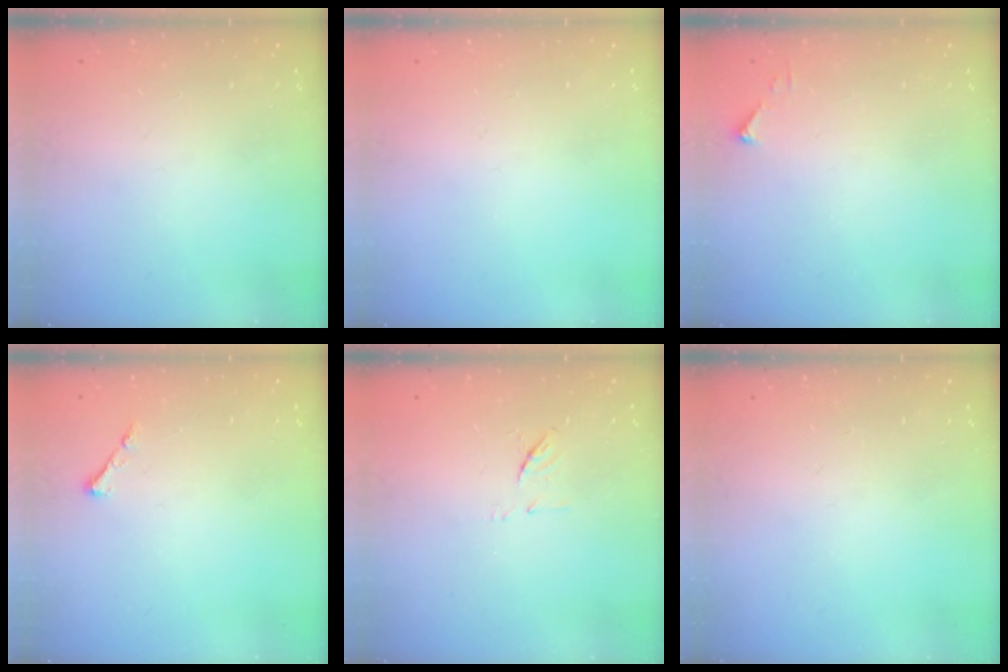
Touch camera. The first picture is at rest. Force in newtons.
{"total": 0.0}
{"total": 2.7, "press": 2.7, "slide": 0.3}
{"total": 3.3, "press": 3.3, "slide": 0.6}
{"total": 6.8, "press": 6.6, "slide": 1.2}
{"total": 0.0}